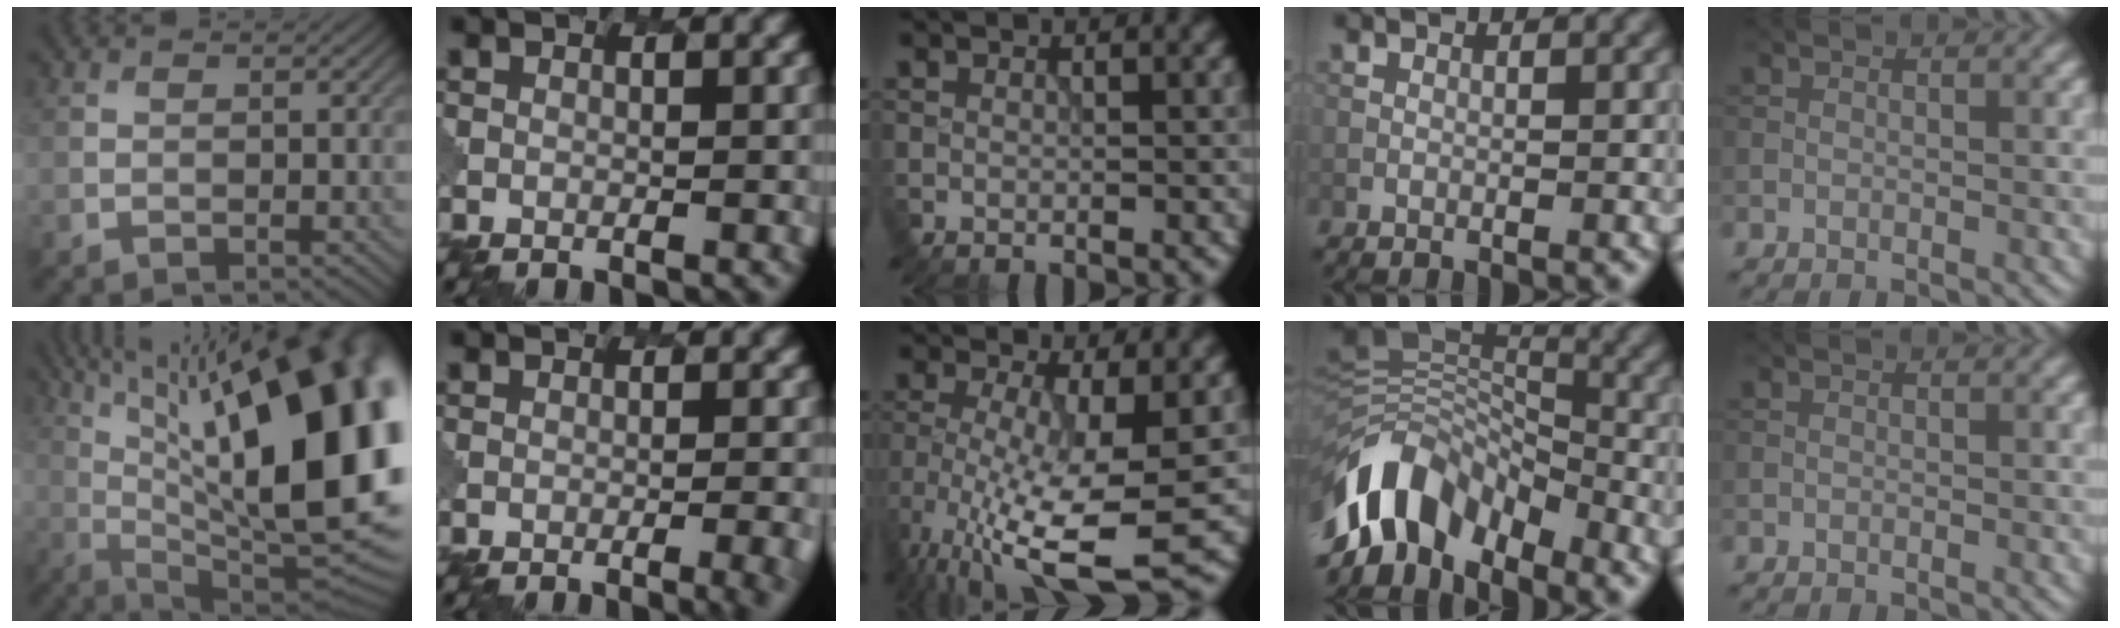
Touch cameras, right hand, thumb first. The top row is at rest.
{"thumb": {"total": 22.3, "force": [4.8, 8.1, 20.2], "torque": [-0.283, 0.036, 0.071]}, "index": {"total": 4.6, "force": [-2.2, 1.9, 3.6], "torque": [-0.017, 0.012, -0.024]}, "middle": {"total": 9.2, "force": [-3.8, 2.2, 8.1], "torque": [-0.168, -0.025, -0.066]}, "ring": {"total": 10.5, "force": [-6.1, 6.0, 6.0], "torque": [-0.111, 0.008, -0.124]}}